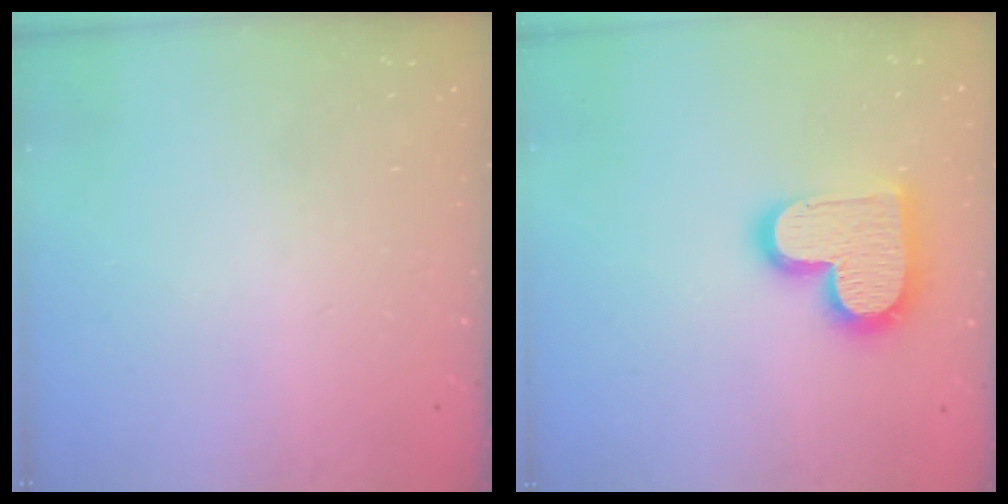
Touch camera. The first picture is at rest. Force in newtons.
{"total": 16.6, "press": 16.6, "slide": 1.1}